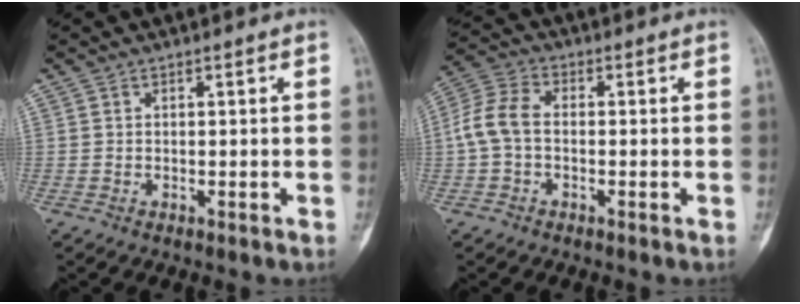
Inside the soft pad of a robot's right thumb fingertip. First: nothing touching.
{"total": 7.0, "force": [-0.7, 4.6, 5.2], "torque": [-0.111, 0.021, -0.023]}